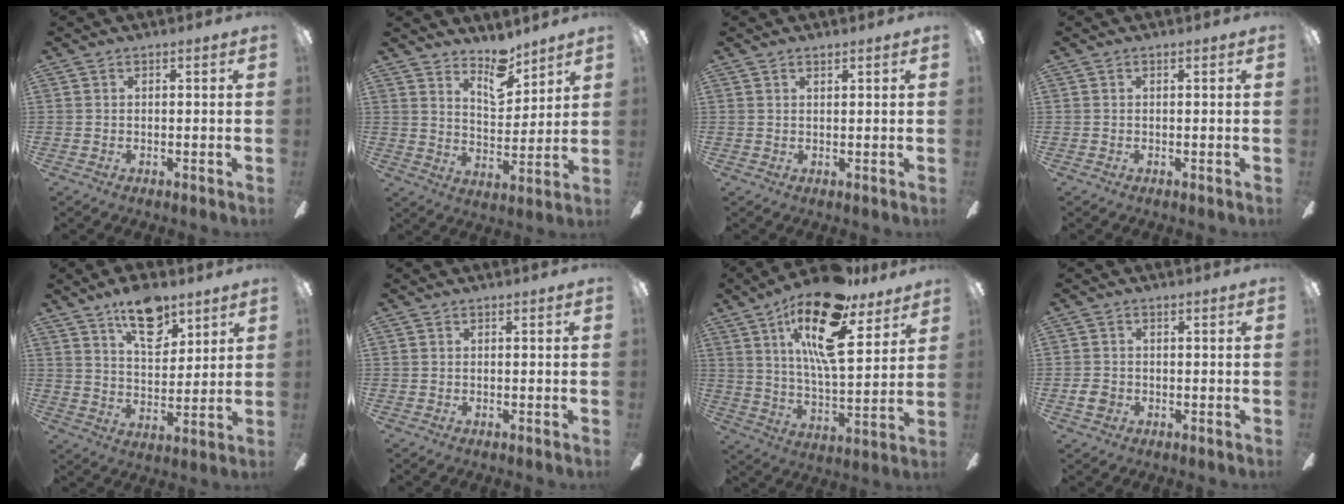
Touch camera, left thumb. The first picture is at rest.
{"total": 9.5, "force": [7.6, 3.9, 4.1], "torque": [-0.056, -0.047, 0.134]}
{"total": 0.9, "force": [0.8, 0.2, 0.3], "torque": [-0.006, 0.000, 0.015]}
{"total": 0.0}
{"total": 13.9, "force": [8.9, 6.9, 8.1], "torque": [-0.112, -0.040, 0.153]}
{"total": 0.0}
{"total": 21.1, "force": [12.2, 7.6, 15.4], "torque": [-0.264, -0.055, 0.203]}
{"total": 2.7, "force": [-0.9, 2.2, 1.3], "torque": [-0.028, 0.004, -0.018]}